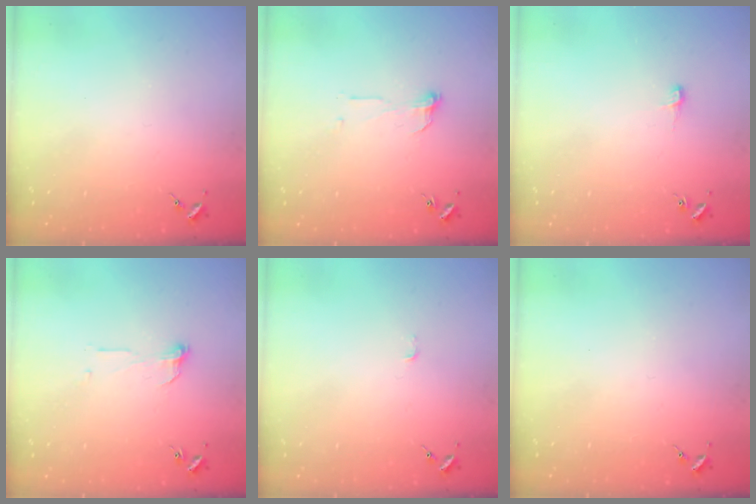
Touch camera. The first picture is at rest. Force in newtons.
{"total": 6.9, "press": 6.9, "slide": 0.6}
{"total": 4.1, "press": 4.1, "slide": 0.4}
{"total": 6.9, "press": 6.9, "slide": 0.6}
{"total": 2.3, "press": 2.3, "slide": 0.3}
{"total": 0.0}